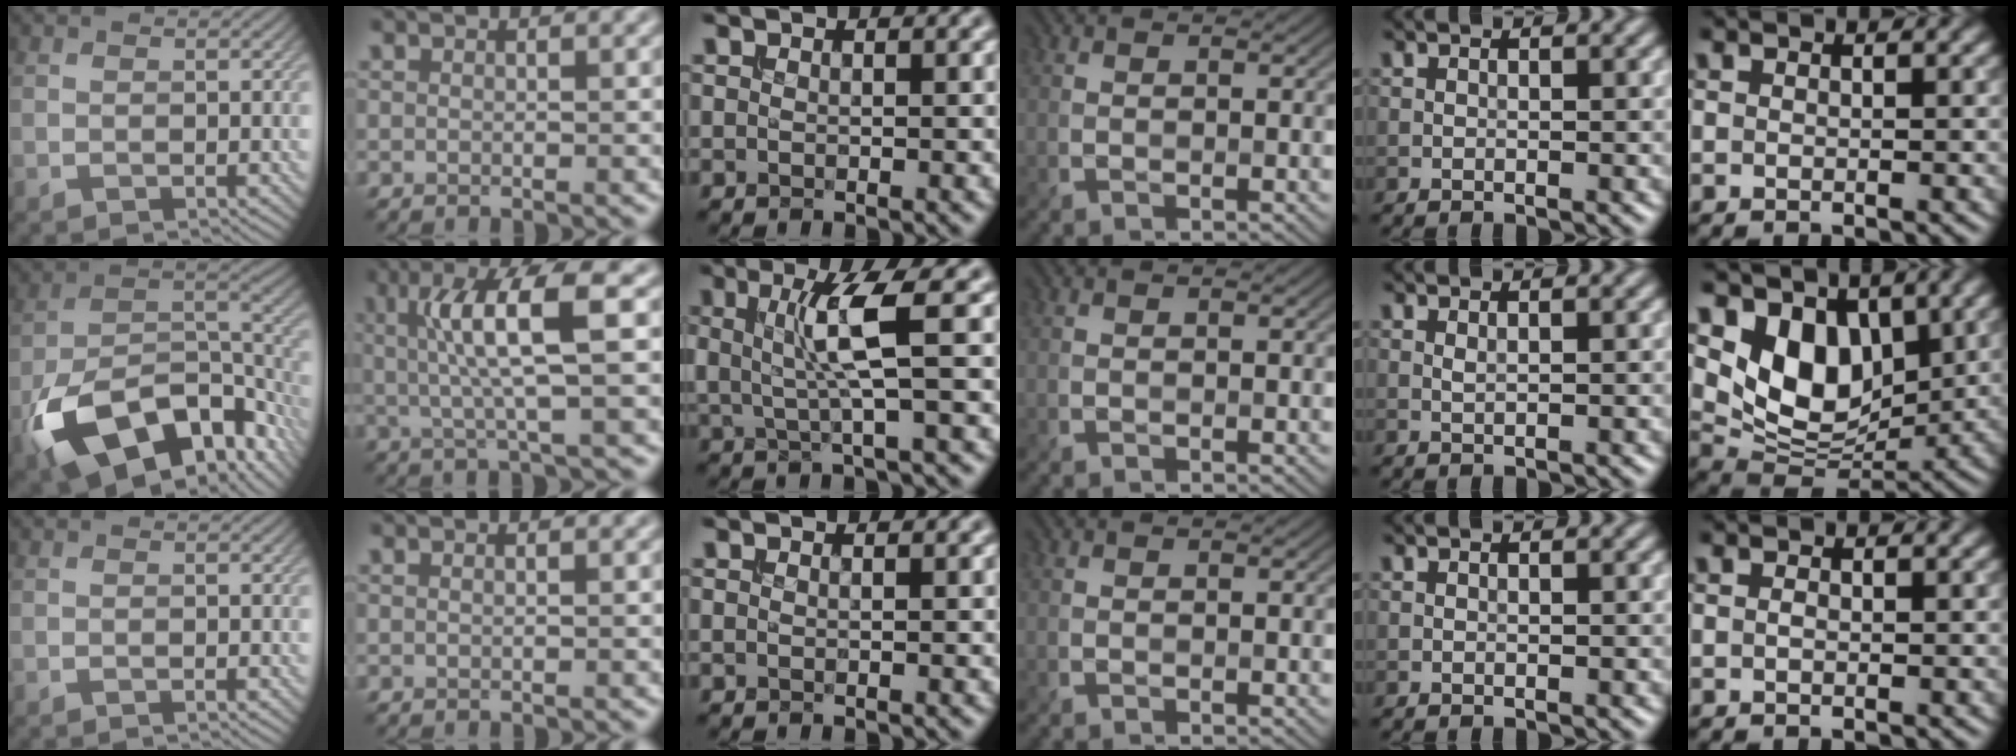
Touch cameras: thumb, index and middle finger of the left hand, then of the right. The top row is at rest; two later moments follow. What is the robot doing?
{"motion": "insert", "object": "drawer"}